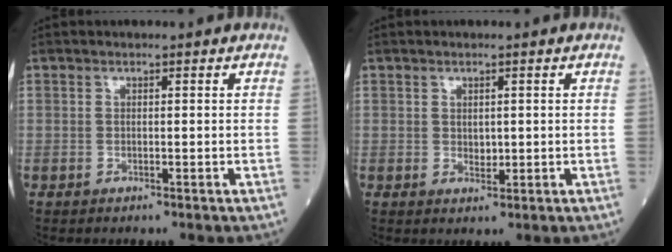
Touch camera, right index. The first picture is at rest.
{"total": 1.5, "force": [0.2, 1.0, 1.1], "torque": [-0.014, -0.003, 0.005]}